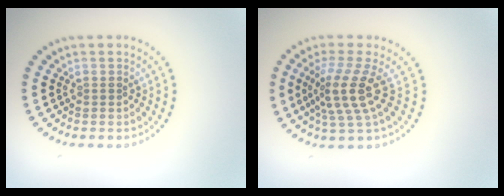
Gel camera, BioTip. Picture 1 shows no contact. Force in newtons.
{"total": 3.9, "press": 2.9, "slide": 2.6}